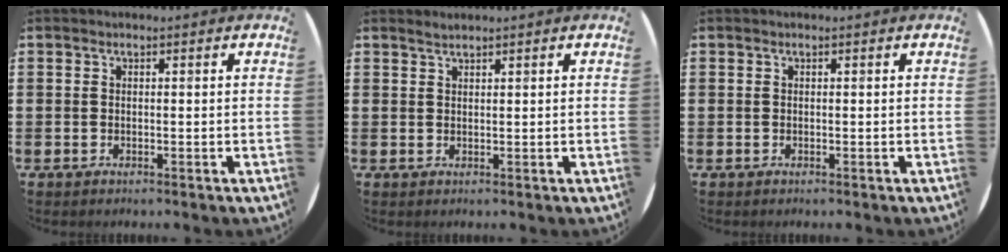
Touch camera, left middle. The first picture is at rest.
{"total": 1.0, "force": [1.0, 0.0, 0.1], "torque": [-0.005, -0.001, 0.019]}
{"total": 0.0}